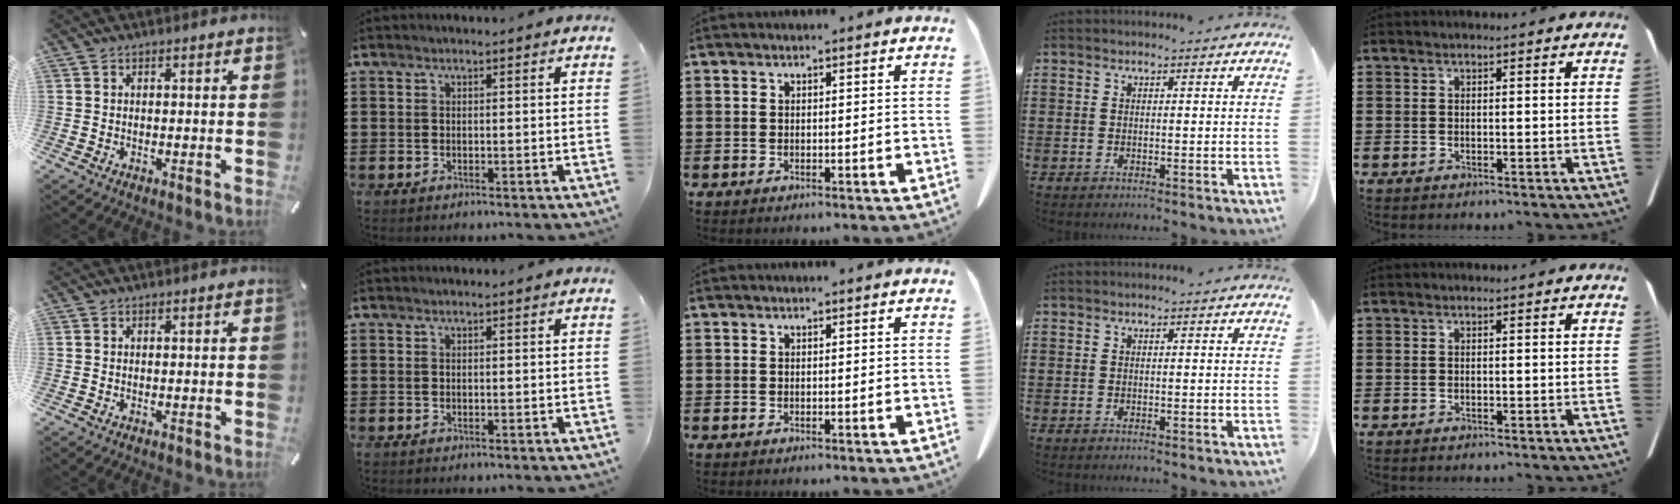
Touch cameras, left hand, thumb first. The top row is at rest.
{}